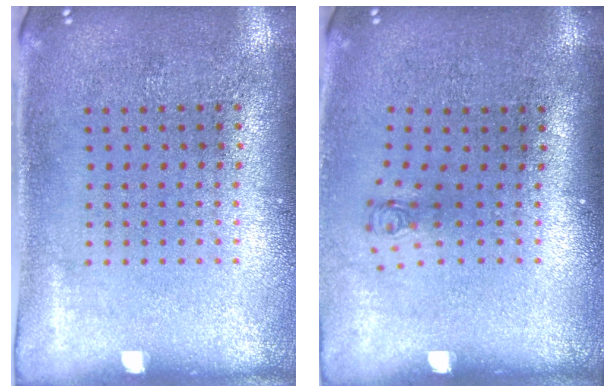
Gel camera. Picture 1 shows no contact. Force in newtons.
{"total": 0.8, "press": 0.4, "slide": 0.7}